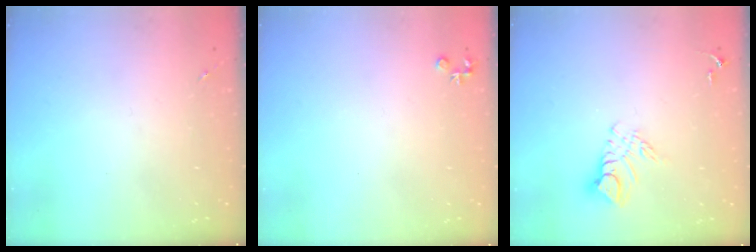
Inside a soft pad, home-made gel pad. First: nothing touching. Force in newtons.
{"total": 3.7, "press": 3.6, "slide": 0.4}
{"total": 9.3, "press": 9.3, "slide": 0.9}